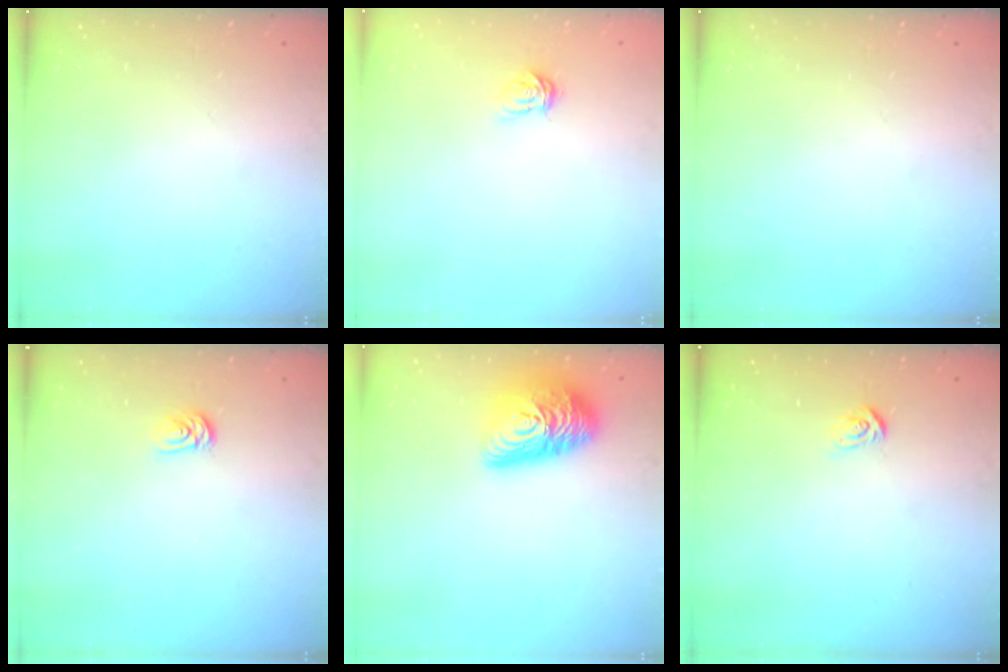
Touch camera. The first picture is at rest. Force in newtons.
{"total": 3.6, "press": 3.6, "slide": 0.4}
{"total": 0.0}
{"total": 2.6, "press": 2.6, "slide": 0.3}
{"total": 16.3, "press": 16.3, "slide": 1.1}
{"total": 2.6, "press": 2.6, "slide": 0.3}